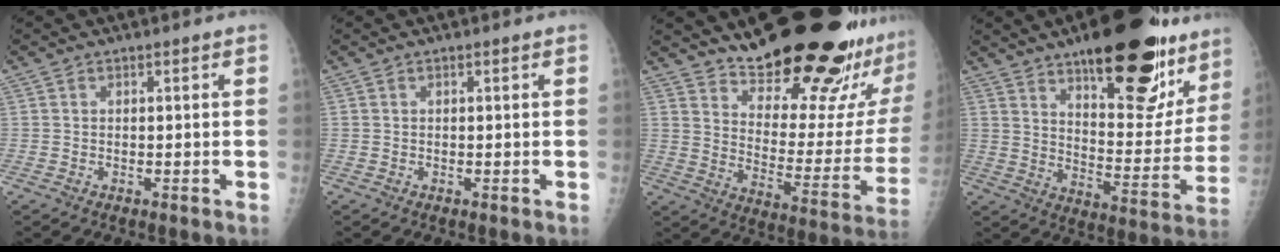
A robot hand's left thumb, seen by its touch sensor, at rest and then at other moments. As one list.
[{"total": 0.0}, {"total": 26.6, "force": [21.1, 6.0, 15.0], "torque": [-0.187, -0.152, 0.292]}, {"total": 26.0, "force": [16.3, 9.5, 17.9], "torque": [-0.196, -0.074, 0.234]}]